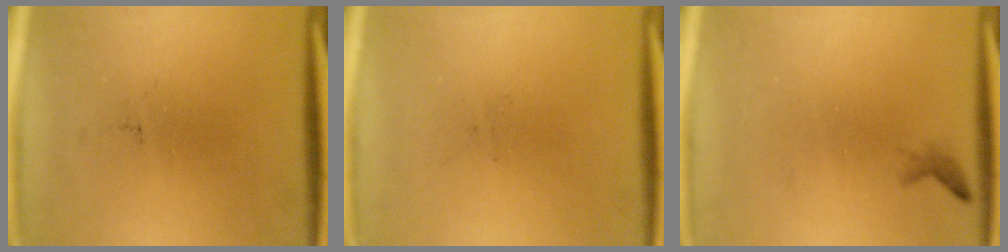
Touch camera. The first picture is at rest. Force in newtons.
{"total": 0.0}
{"total": 0.7}